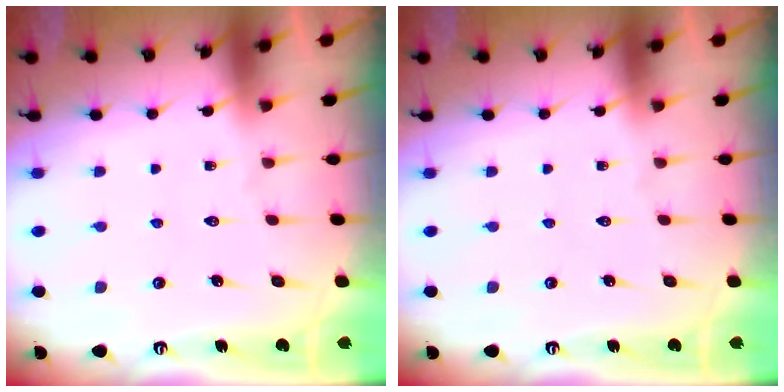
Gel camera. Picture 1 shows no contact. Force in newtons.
{"total": 0.0}